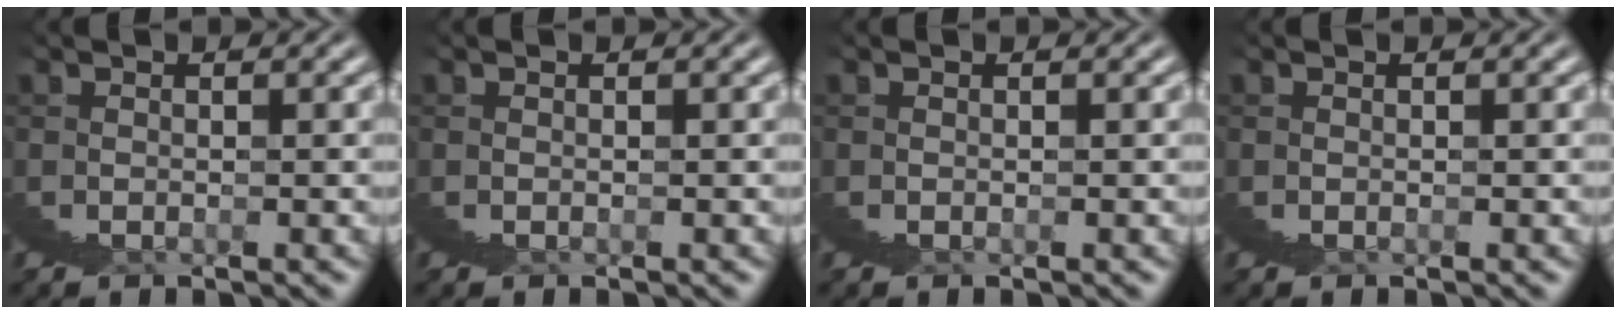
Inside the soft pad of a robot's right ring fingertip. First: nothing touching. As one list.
[{"total": 0.0}, {"total": 0.0}, {"total": 0.0}]